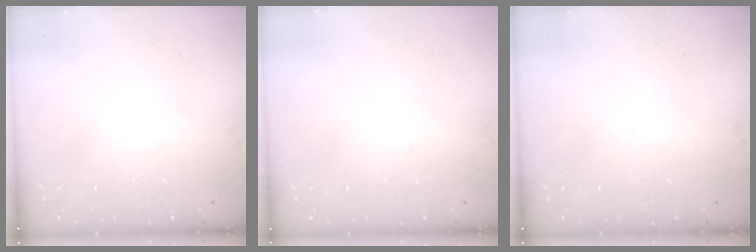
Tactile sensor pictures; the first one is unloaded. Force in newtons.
{"total": 1.1, "press": 0.9, "slide": 0.6}
{"total": 0.0}